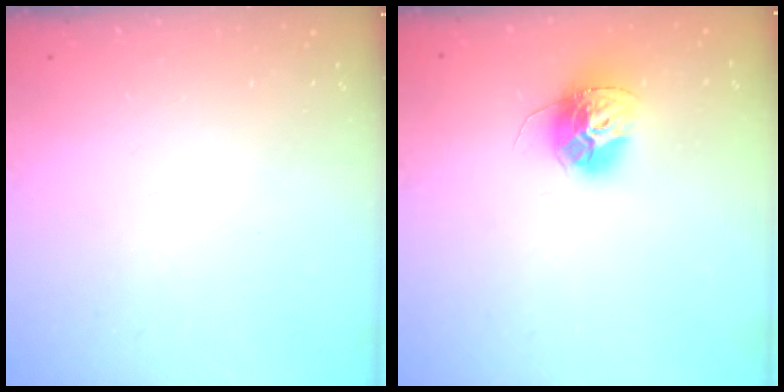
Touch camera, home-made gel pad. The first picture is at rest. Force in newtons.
{"total": 14.0, "press": 13.9, "slide": 1.1}